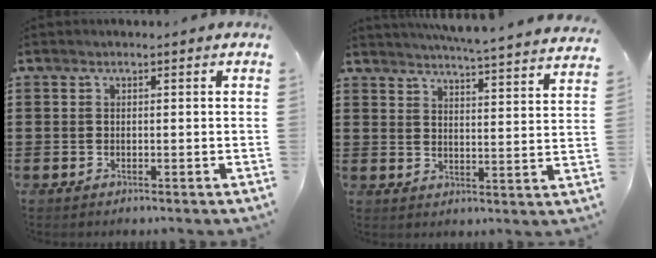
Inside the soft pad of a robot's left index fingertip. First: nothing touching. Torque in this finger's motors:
{"motor_torque": [2.14, 0.00, 0.47, 0.10]}